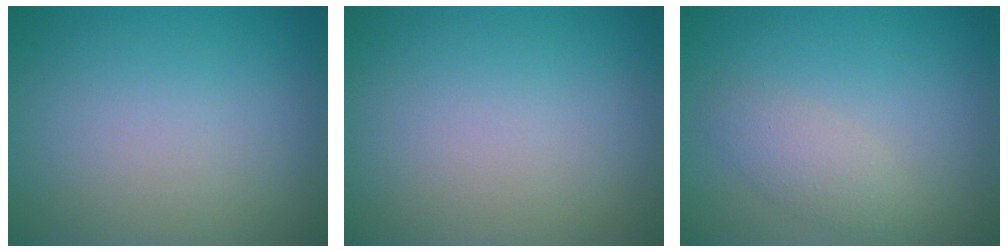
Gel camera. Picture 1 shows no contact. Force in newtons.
{"total": 0.0}
{"total": 2.2, "press": 2.2, "slide": 0.0}